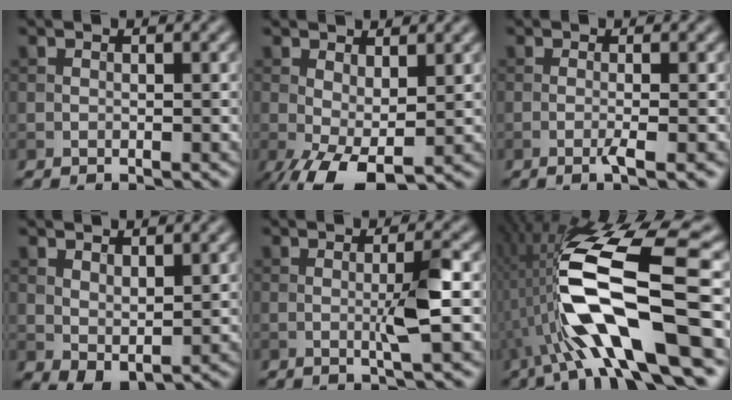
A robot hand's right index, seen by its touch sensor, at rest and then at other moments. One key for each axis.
{"total": 5.4, "fx": -1.4, "fy": 2.3, "fz": 4.7, "tx": -0.100, "ty": -0.011, "tz": -0.021}
{"total": 2.2, "fx": -0.5, "fy": 0.4, "fz": 2.1, "tx": -0.031, "ty": -0.002, "tz": -0.014}
{"total": 2.6, "fx": 0.9, "fy": 1.4, "fz": 2.0, "tx": -0.038, "ty": -0.006, "tz": 0.023}
{"total": 3.2, "fx": -0.1, "fy": 0.2, "fz": 3.2, "tx": -0.057, "ty": -0.002, "tz": -0.004}
{"total": 13.1, "fx": -2.8, "fy": 3.5, "fz": 12.3, "tx": -0.233, "ty": 0.010, "tz": -0.059}